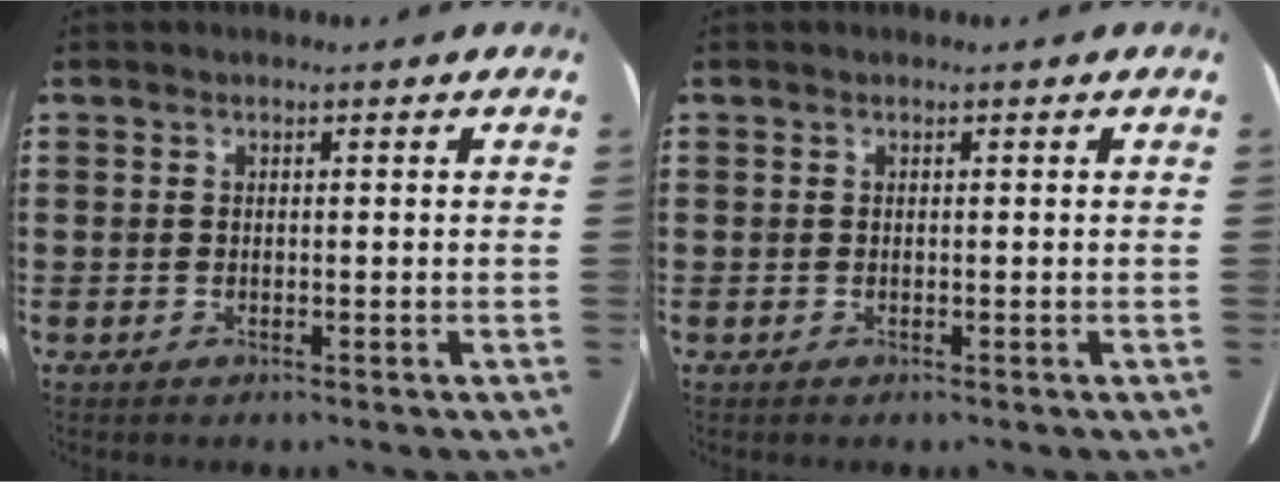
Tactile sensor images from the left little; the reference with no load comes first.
{"total": 0.0}